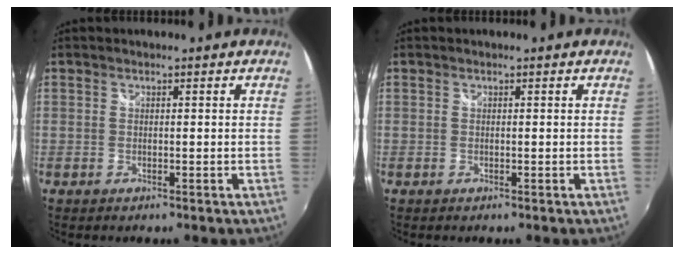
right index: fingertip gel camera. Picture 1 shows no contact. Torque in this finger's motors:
{"motor_torque": [0.08, 0.00, 0.00, -0.01]}